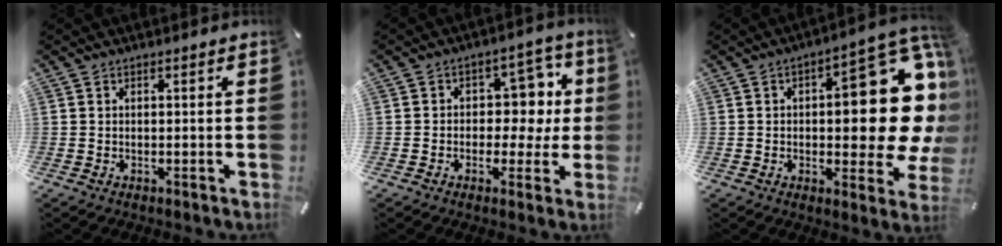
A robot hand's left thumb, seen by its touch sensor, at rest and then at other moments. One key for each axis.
{"total": 9.9, "fx": 1.2, "fy": 7.7, "fz": 6.1, "tx": -0.069, "ty": -0.008, "tz": 0.021}
{"total": 24.4, "fx": 3.3, "fy": 11.0, "fz": 21.5, "tx": -0.247, "ty": -0.052, "tz": 0.061}